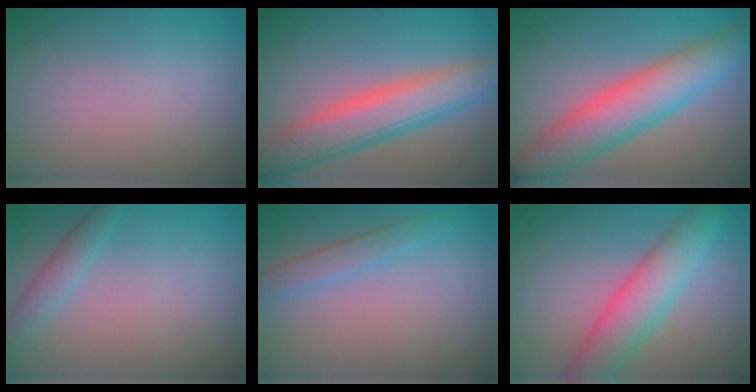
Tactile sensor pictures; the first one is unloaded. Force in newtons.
{"total": 6.6, "press": 6.6, "slide": 0.2}
{"total": 7.2, "press": 7.2, "slide": 0.3}
{"total": 1.8, "press": 1.8, "slide": 0.2}
{"total": 1.9, "press": 1.9, "slide": 0.1}
{"total": 6.0, "press": 6.0, "slide": 0.2}